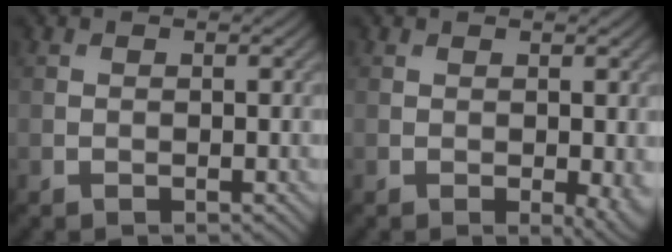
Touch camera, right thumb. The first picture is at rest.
{"total": 3.1, "force": [-0.6, 1.6, 2.6], "torque": [-0.028, -0.017, 0.001]}